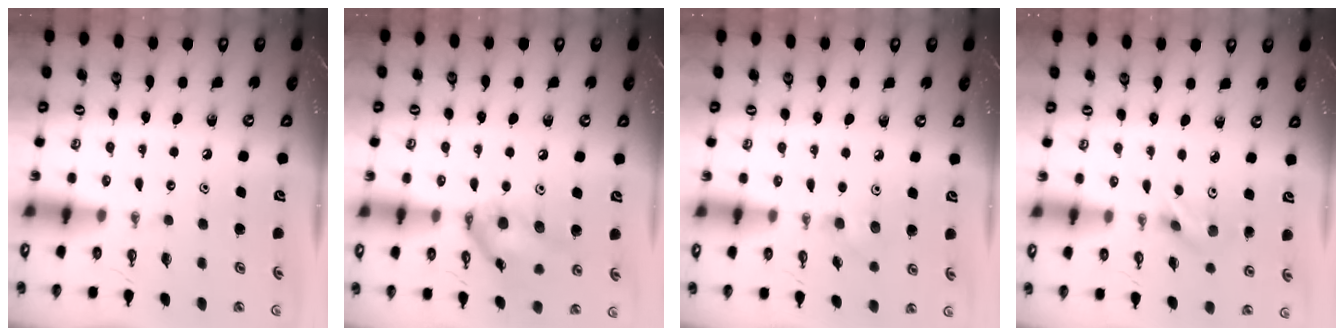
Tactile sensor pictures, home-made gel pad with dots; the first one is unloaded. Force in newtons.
{"total": 13.6, "press": 13.6, "slide": 1.0}
{"total": 7.6, "press": 5.5, "slide": 5.2}
{"total": 3.3, "press": 3.2, "slide": 1.1}